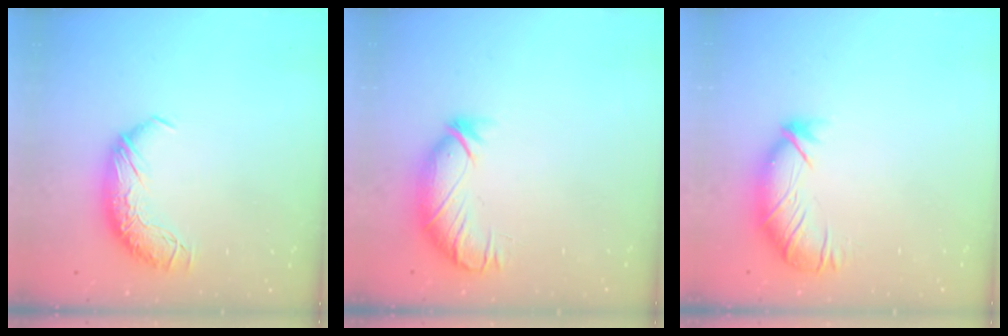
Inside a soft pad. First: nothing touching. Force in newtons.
{"total": 3.7, "press": 3.2, "slide": 1.8}
{"total": 3.0, "press": 2.6, "slide": 1.5}